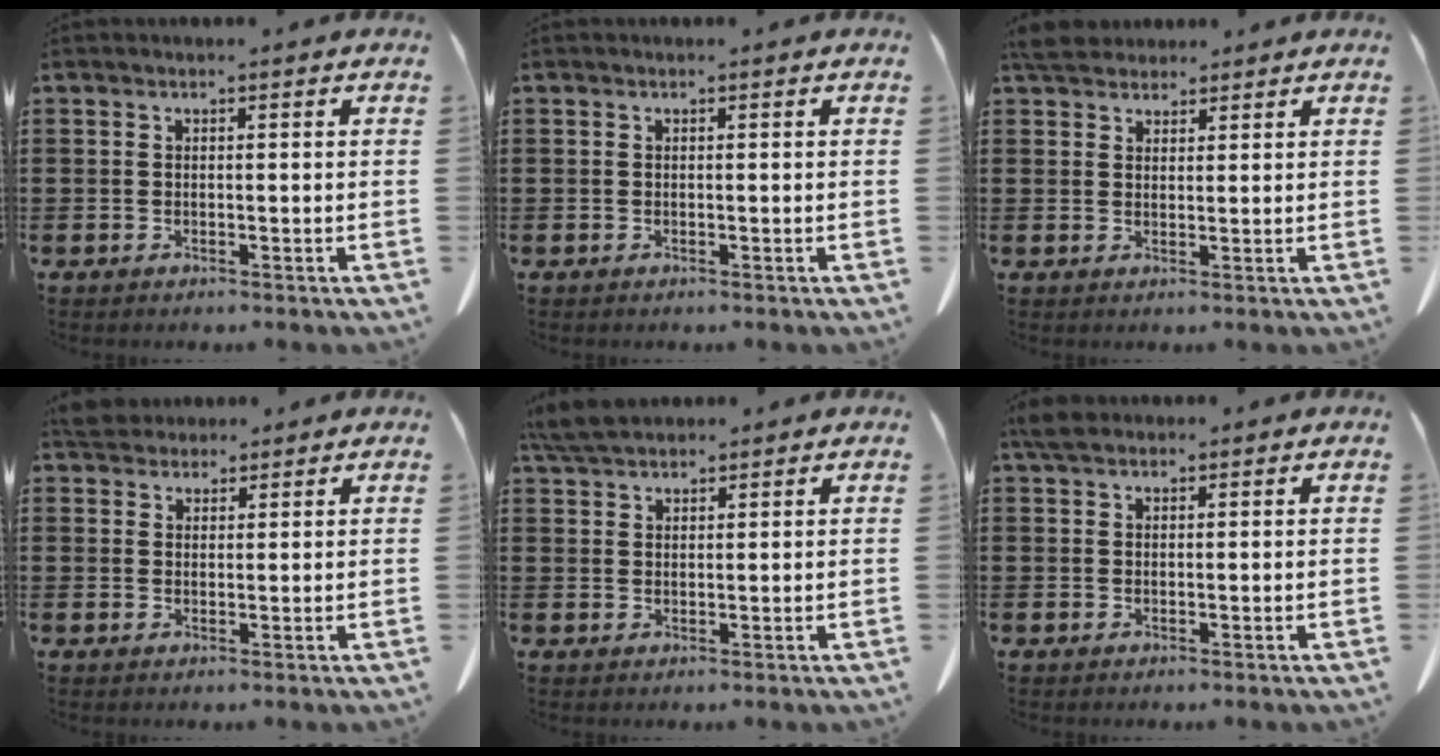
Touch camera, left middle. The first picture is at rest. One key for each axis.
{"total": 0.0}
{"total": 3.8, "fx": 3.4, "fy": 1.4, "fz": 0.9, "tx": -0.030, "ty": 0.000, "tz": 0.068}
{"total": 3.8, "fx": 3.5, "fy": 1.2, "fz": 0.8, "tx": -0.018, "ty": -0.006, "tz": 0.069}
{"total": 4.7, "fx": 4.2, "fy": 1.0, "fz": 1.8, "tx": -0.047, "ty": -0.005, "tz": 0.082}
{"total": 2.6, "fx": 2.0, "fy": 1.2, "fz": 1.2, "tx": -0.022, "ty": 0.002, "tz": 0.038}